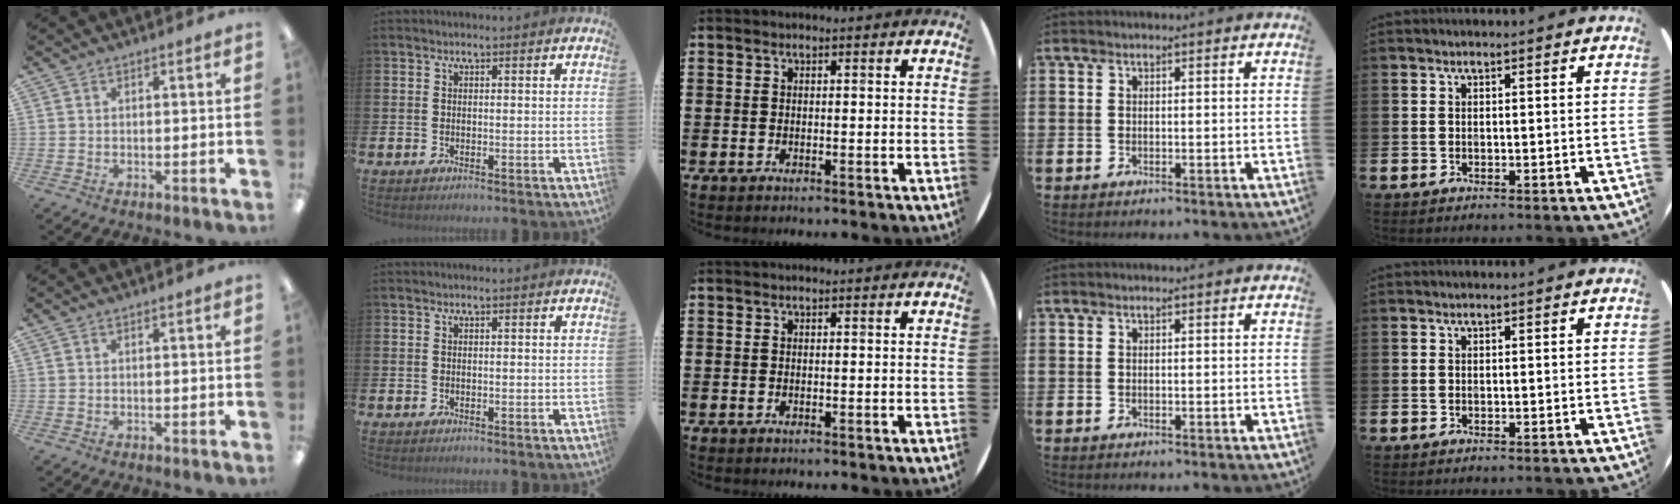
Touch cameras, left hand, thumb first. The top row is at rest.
{}